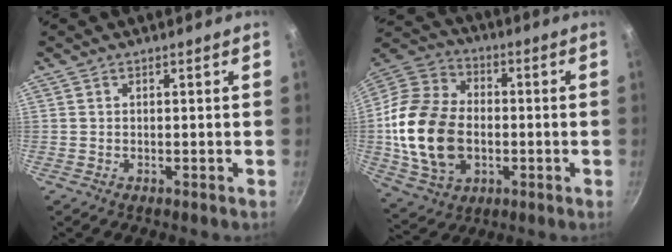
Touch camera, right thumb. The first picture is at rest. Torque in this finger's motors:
{"motor_torque": [-0.32, 1.35, 1.87, -0.29, 0.50]}